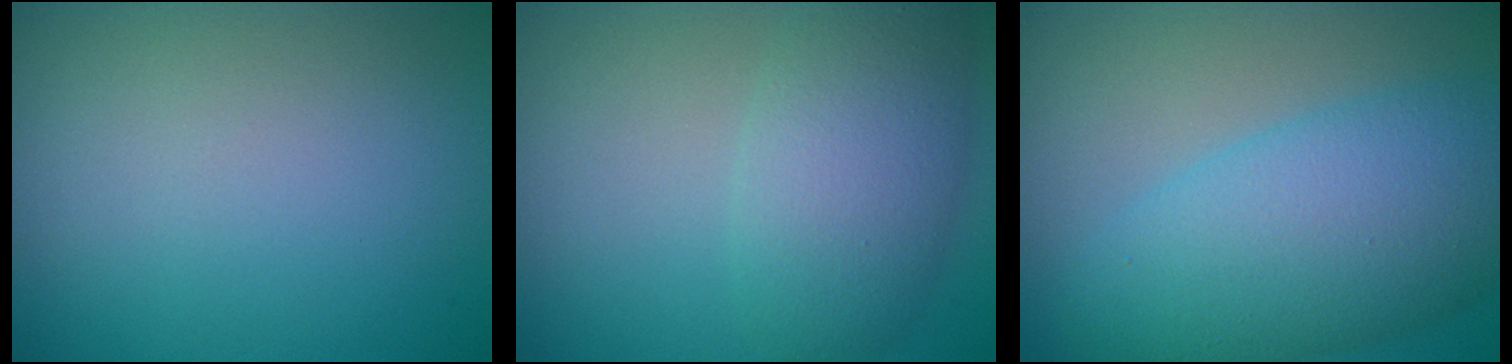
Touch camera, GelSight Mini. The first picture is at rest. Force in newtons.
{"total": 5.1, "press": 5.1, "slide": 0.2}
{"total": 8.6, "press": 8.6, "slide": 0.3}